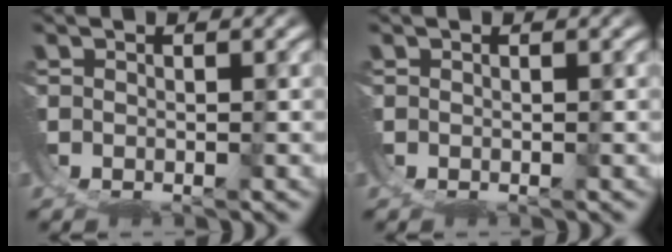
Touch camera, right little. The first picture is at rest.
{"total": 0.0}